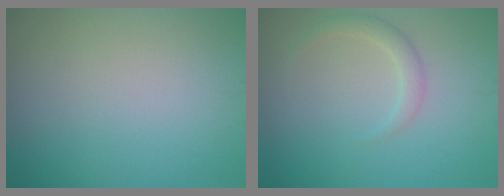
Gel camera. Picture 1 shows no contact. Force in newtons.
{"total": 1.6, "press": 1.6, "slide": 0.1}